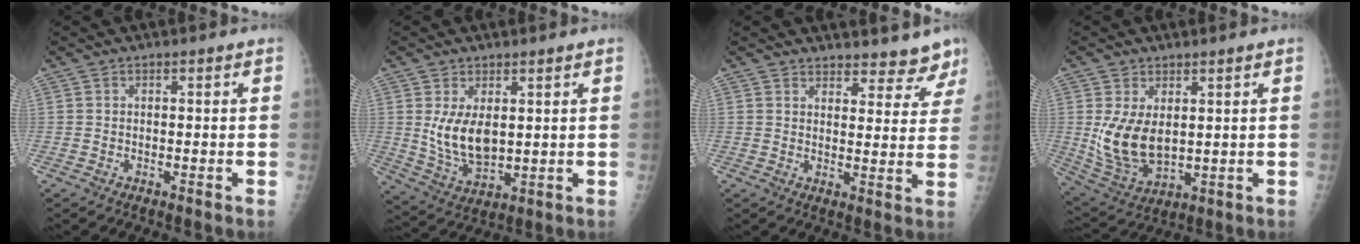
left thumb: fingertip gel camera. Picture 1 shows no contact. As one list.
[{"total": 8.5, "force": [1.9, 4.8, 6.8], "torque": [-0.112, -0.024, 0.053]}, {"total": 8.5, "force": [8.0, 2.7, 1.2], "torque": [0.025, -0.048, 0.084]}, {"total": 10.4, "force": [1.7, 6.2, 8.2], "torque": [-0.143, -0.022, 0.053]}]